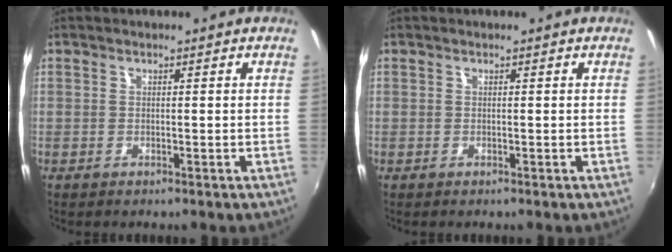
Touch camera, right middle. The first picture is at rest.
{"total": 0.0}